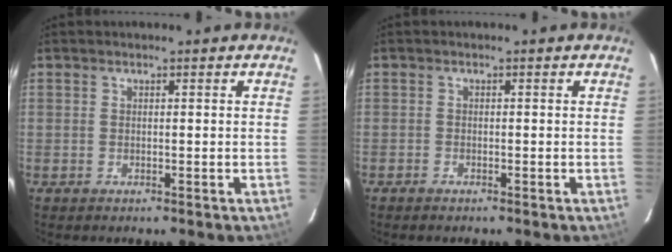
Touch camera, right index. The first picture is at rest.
{"total": 0.7, "force": [-0.7, 0.3, 0.1], "torque": [-0.004, 0.001, -0.013]}